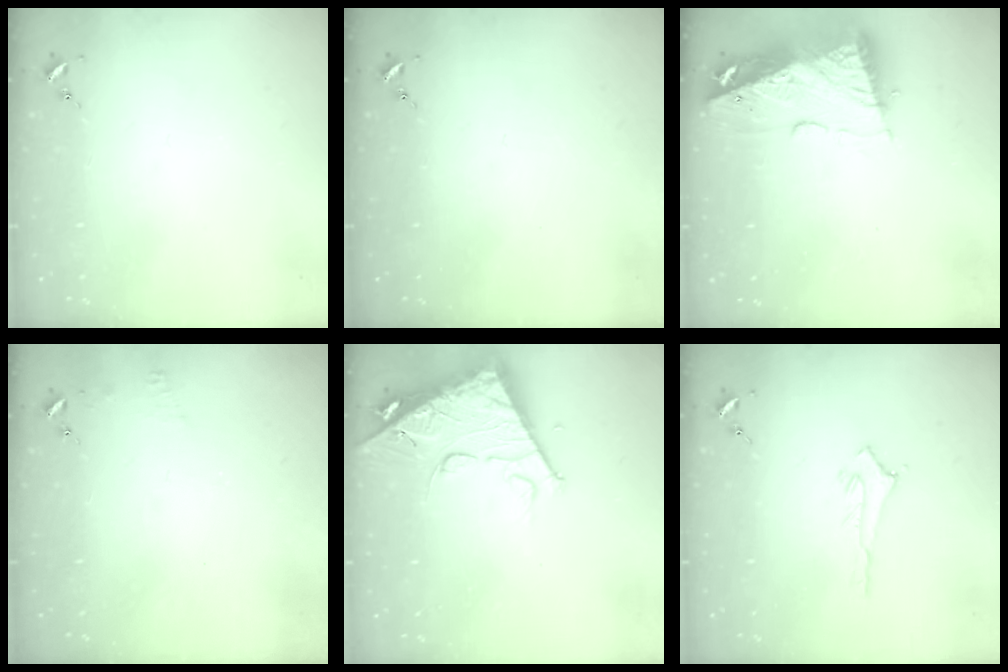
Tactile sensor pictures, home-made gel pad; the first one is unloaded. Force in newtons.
{"total": 0.0}
{"total": 10.8, "press": 10.7, "slide": 1.0}
{"total": 4.7, "press": 4.6, "slide": 0.5}
{"total": 13.9, "press": 13.8, "slide": 1.4}
{"total": 2.8, "press": 2.8, "slide": 0.3}